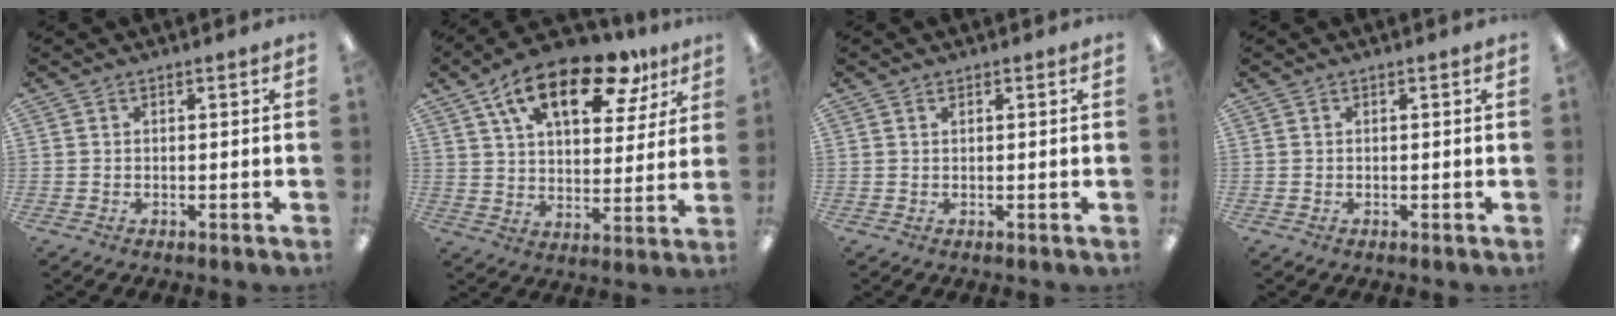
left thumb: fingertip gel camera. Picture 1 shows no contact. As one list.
[{"total": 19.4, "force": [11.2, 8.6, 13.2], "torque": [-0.211, -0.044, 0.186]}, {"total": 0.5, "force": [0.4, 0.2, 0.3], "torque": [-0.006, 0.003, 0.007]}, {"total": 0.0}]